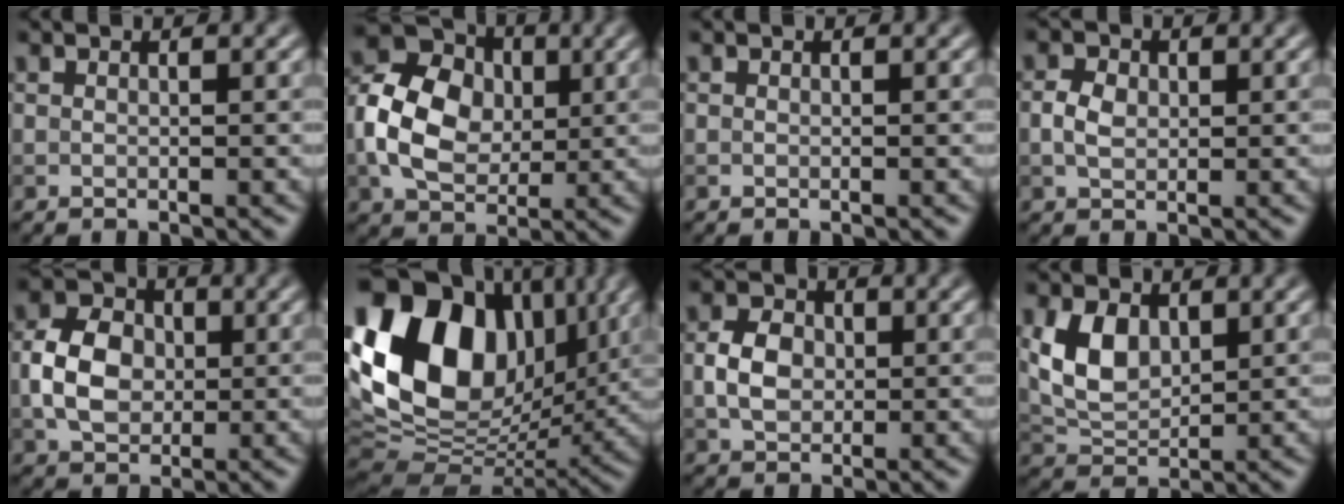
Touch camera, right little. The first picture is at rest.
{"total": 9.3, "force": [0.2, 7.1, 6.1], "torque": [-0.123, 0.011, -0.003]}
{"total": 0.0}
{"total": 2.2, "force": [0.1, 1.6, 1.5], "torque": [-0.030, 0.003, -0.002]}
{"total": 5.4, "force": [-0.2, 4.1, 3.5], "torque": [-0.072, 0.008, -0.008]}
{"total": 18.3, "force": [5.1, 12.4, 12.5], "torque": [-0.271, 0.029, 0.083]}
{"total": 3.6, "force": [-0.1, 2.8, 2.4], "torque": [-0.048, 0.005, -0.007]}
{"total": 4.7, "force": [1.4, 3.0, 3.3], "torque": [-0.075, -0.002, 0.029]}